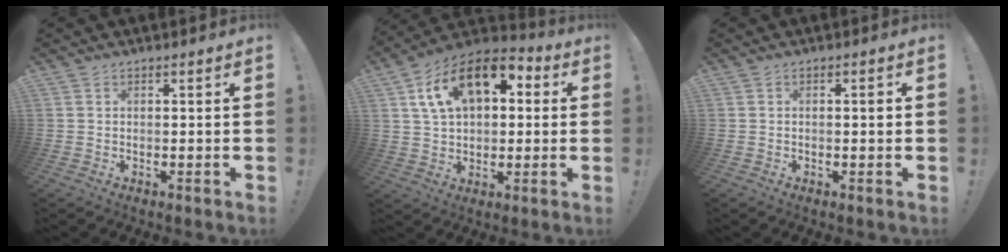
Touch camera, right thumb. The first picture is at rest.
{"total": 16.9, "force": [6.6, 10.4, 11.5], "torque": [-0.183, -0.015, 0.122]}
{"total": 1.1, "force": [-0.2, 0.2, 1.1], "torque": [-0.014, 0.004, -0.006]}